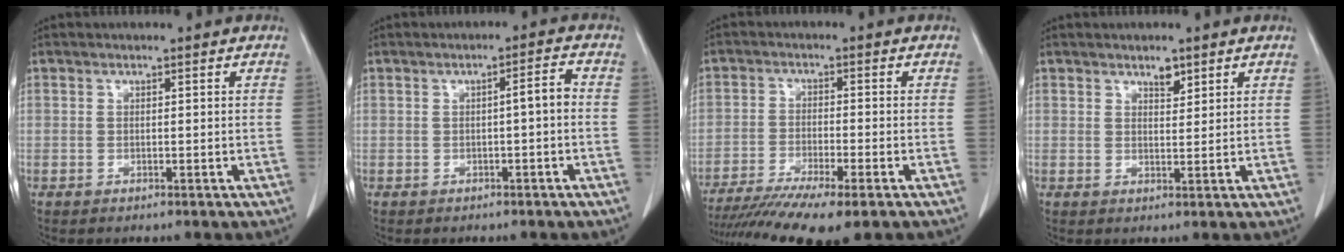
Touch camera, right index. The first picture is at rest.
{"total": 2.5, "force": [-0.4, 0.2, 2.5], "torque": [-0.033, 0.005, -0.007]}
{"total": 12.4, "force": [-9.5, 0.8, 7.9], "torque": [-0.135, -0.024, -0.153]}
{"total": 2.0, "force": [1.5, 0.8, 1.0], "torque": [-0.017, -0.004, 0.025]}